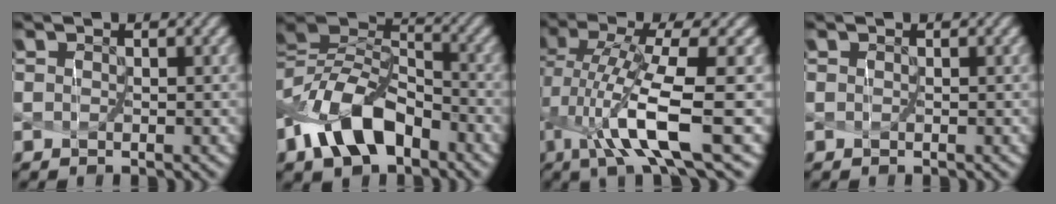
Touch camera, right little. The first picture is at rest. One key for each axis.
{"total": 9.0, "fx": -4.0, "fy": 5.3, "fz": 6.0, "tx": -0.126, "ty": 0.008, "tz": -0.079}
{"total": 7.5, "fx": -1.1, "fy": 0.8, "fz": 7.4, "tx": -0.147, "ty": -0.009, "tz": -0.005}
{"total": 0.0}